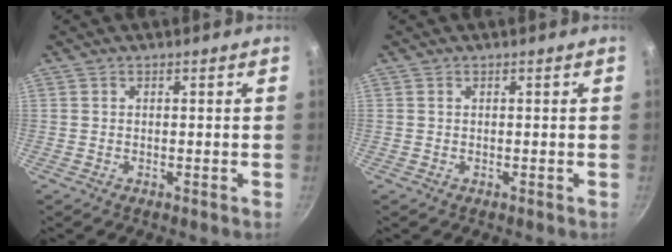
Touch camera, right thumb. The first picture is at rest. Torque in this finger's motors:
{"motor_torque": [0.41, 0.24, -0.52, 0.39, -0.02]}